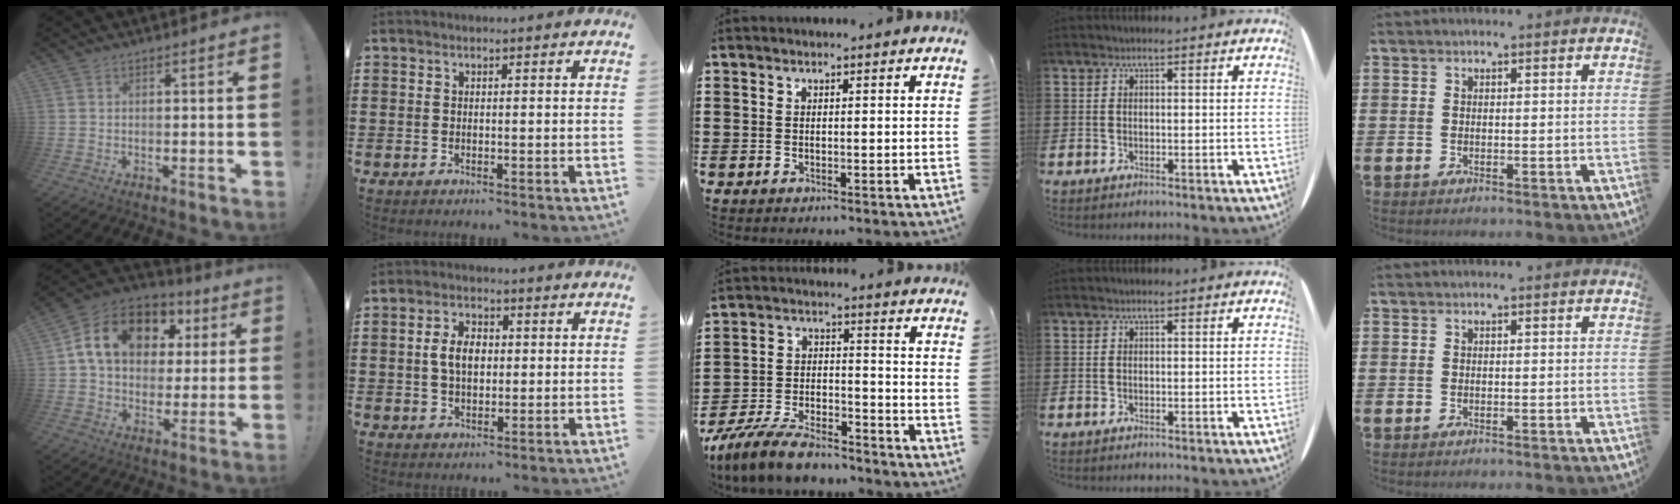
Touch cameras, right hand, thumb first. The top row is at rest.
{"thumb": {"total": 17.3, "force": [5.9, 12.7, 10.1], "torque": [-0.161, -0.008, 0.116]}, "index": {"total": 5.1, "force": [0.2, 3.2, 4.0], "torque": [-0.083, 0.006, -0.003]}, "middle": {"total": 8.4, "force": [-7.5, 1.9, 3.1], "torque": [-0.063, 0.017, -0.145]}}